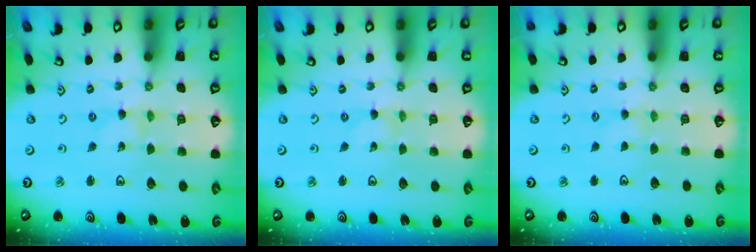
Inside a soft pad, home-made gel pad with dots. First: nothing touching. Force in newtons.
{"total": 0.0}
{"total": 1.7, "press": 1.6, "slide": 0.3}